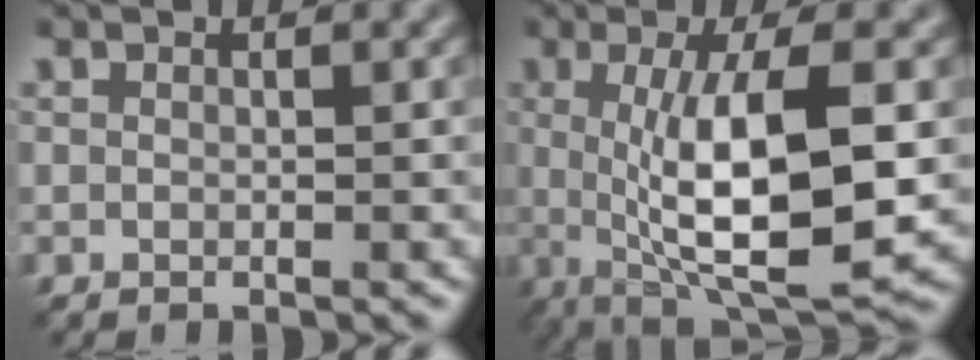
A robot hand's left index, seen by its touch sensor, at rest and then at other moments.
{"total": 10.5, "force": [-0.3, 3.0, 10.1], "torque": [-0.158, -0.012, 0.002]}